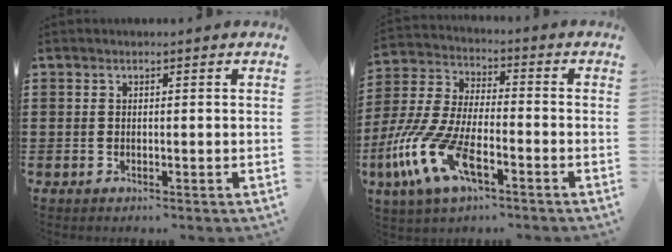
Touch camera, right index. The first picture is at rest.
{"total": 12.2, "force": [-6.0, 4.9, 9.5], "torque": [-0.235, -0.008, -0.121]}